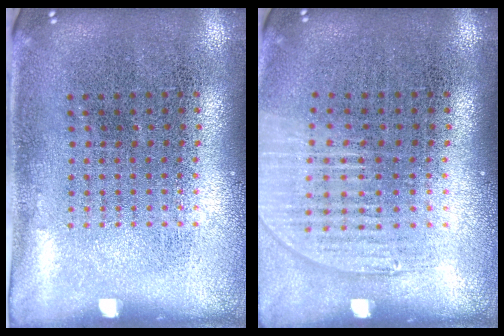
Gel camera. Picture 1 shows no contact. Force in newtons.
{"total": 1.2, "press": 1.1, "slide": 0.5}